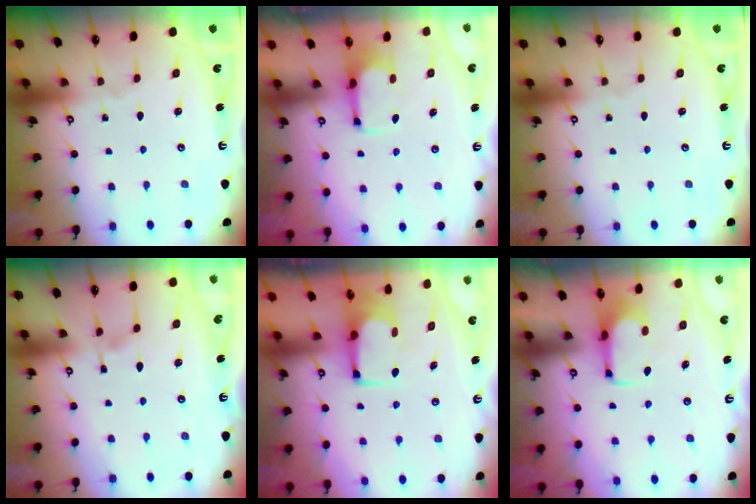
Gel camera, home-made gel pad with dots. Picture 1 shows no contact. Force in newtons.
{"total": 2.8, "press": 2.6, "slide": 1.0}
{"total": 0.0}
{"total": 5.5, "press": 5.5, "slide": 0.7}
{"total": 2.4, "press": 2.4, "slide": 0.2}
{"total": 2.0, "press": 2.0, "slide": 0.2}